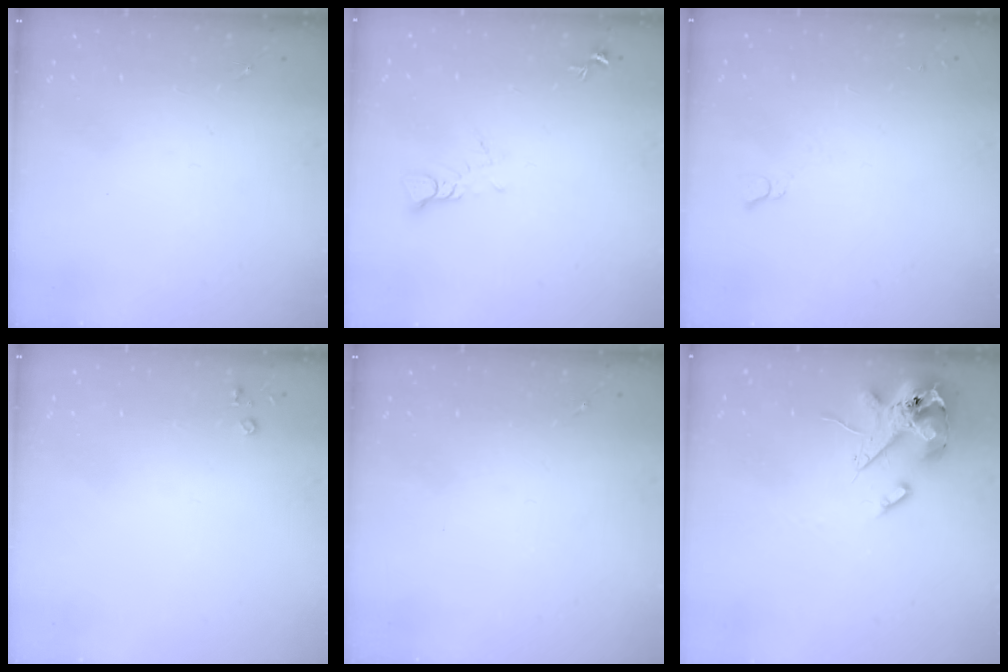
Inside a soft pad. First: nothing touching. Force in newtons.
{"total": 4.0, "press": 3.9, "slide": 0.3}
{"total": 2.8, "press": 2.7, "slide": 0.3}
{"total": 2.8, "press": 2.8, "slide": 0.3}
{"total": 0.0}
{"total": 13.7, "press": 13.5, "slide": 2.3}